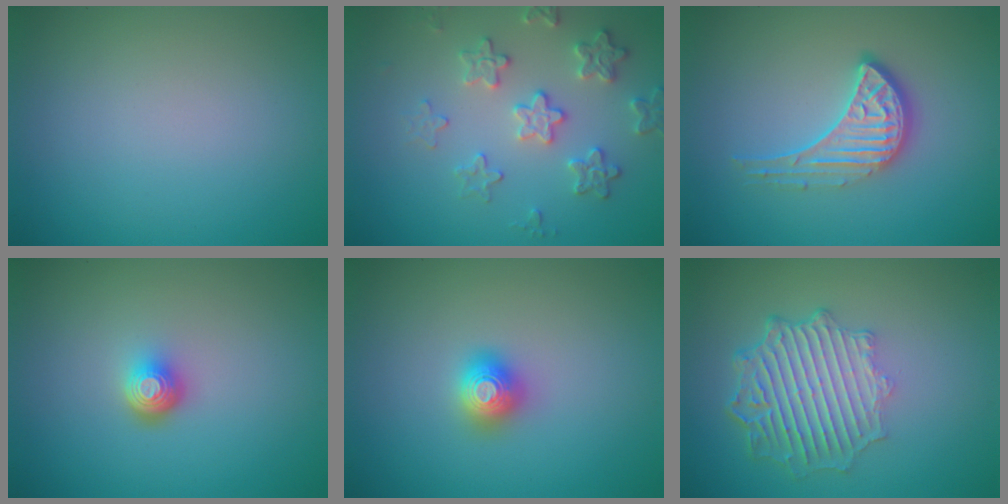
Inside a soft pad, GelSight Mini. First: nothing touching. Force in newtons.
{"total": 3.6, "press": 3.4, "slide": 1.2}
{"total": 3.5, "press": 2.9, "slide": 2.0}
{"total": 2.3, "press": 1.5, "slide": 1.8}
{"total": 2.0, "press": 2.0, "slide": 0.2}
{"total": 6.3, "press": 4.7, "slide": 4.2}